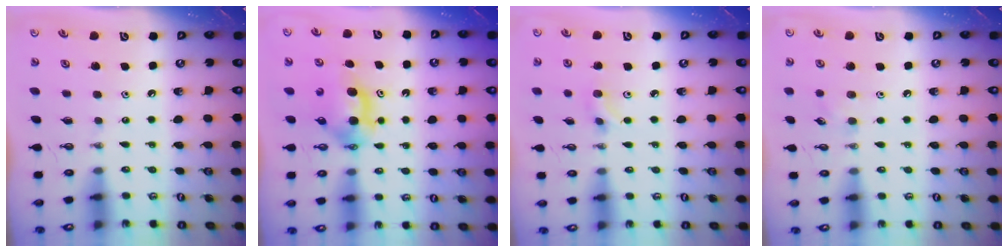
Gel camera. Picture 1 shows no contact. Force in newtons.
{"total": 5.8, "press": 5.6, "slide": 1.4}
{"total": 3.8, "press": 3.7, "slide": 0.6}
{"total": 5.2, "press": 5.0, "slide": 1.5}